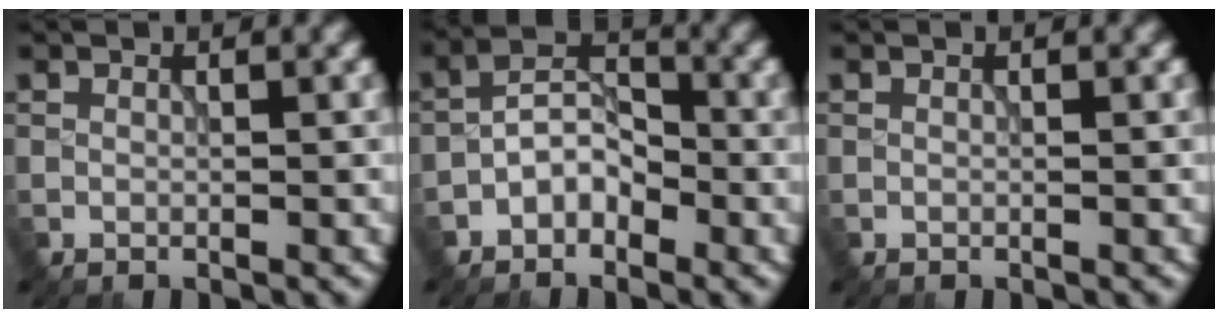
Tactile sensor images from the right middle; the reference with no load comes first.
{"total": 3.4, "force": [-1.8, 2.1, 1.9], "torque": [-0.029, 0.014, -0.040]}
{"total": 0.0}